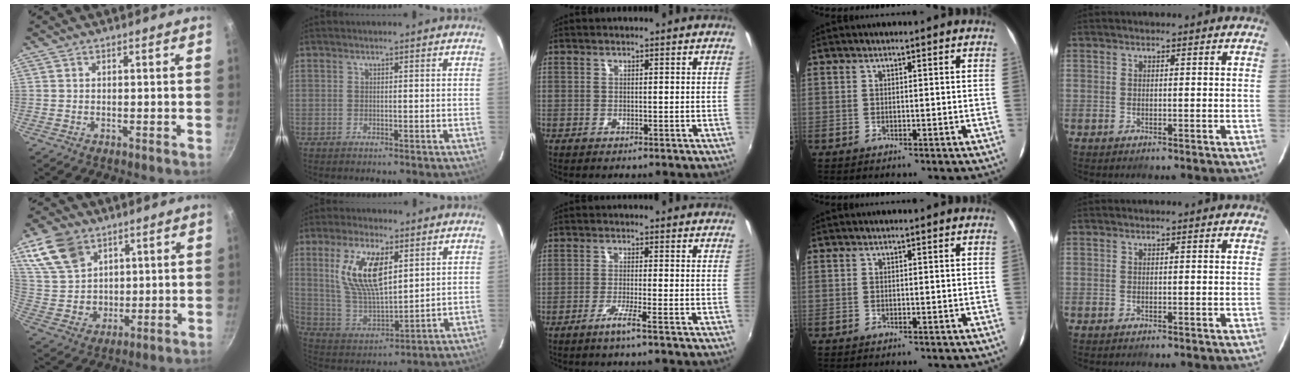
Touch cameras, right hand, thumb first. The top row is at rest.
{"thumb": {"total": 14.1, "force": [6.5, 10.5, 6.8], "torque": [-0.103, -0.020, 0.141]}, "index": {"total": 14.1, "force": [5.2, 5.8, 11.8], "torque": [-0.233, 0.005, 0.111]}, "middle": {"total": 3.1, "force": [-2.0, -0.8, 2.2], "torque": [-0.052, -0.006, -0.041]}}